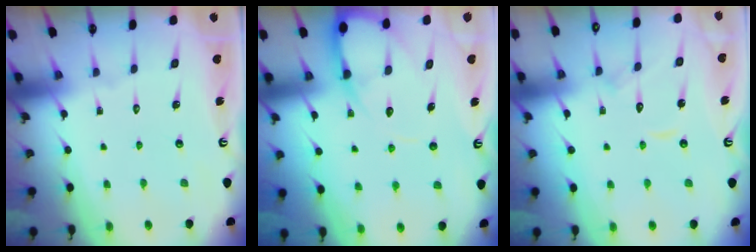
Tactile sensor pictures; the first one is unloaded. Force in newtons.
{"total": 8.6, "press": 8.6, "slide": 0.9}
{"total": 7.7, "press": 7.7, "slide": 0.8}